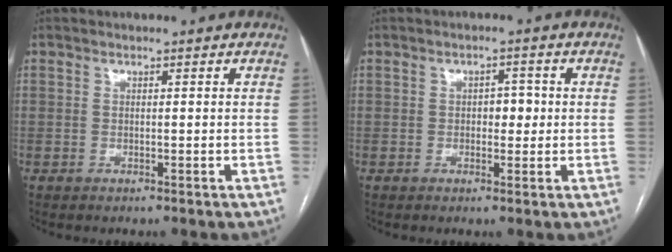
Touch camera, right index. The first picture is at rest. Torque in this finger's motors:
{"motor_torque": [0.51, 0.07, 0.01, 0.03]}